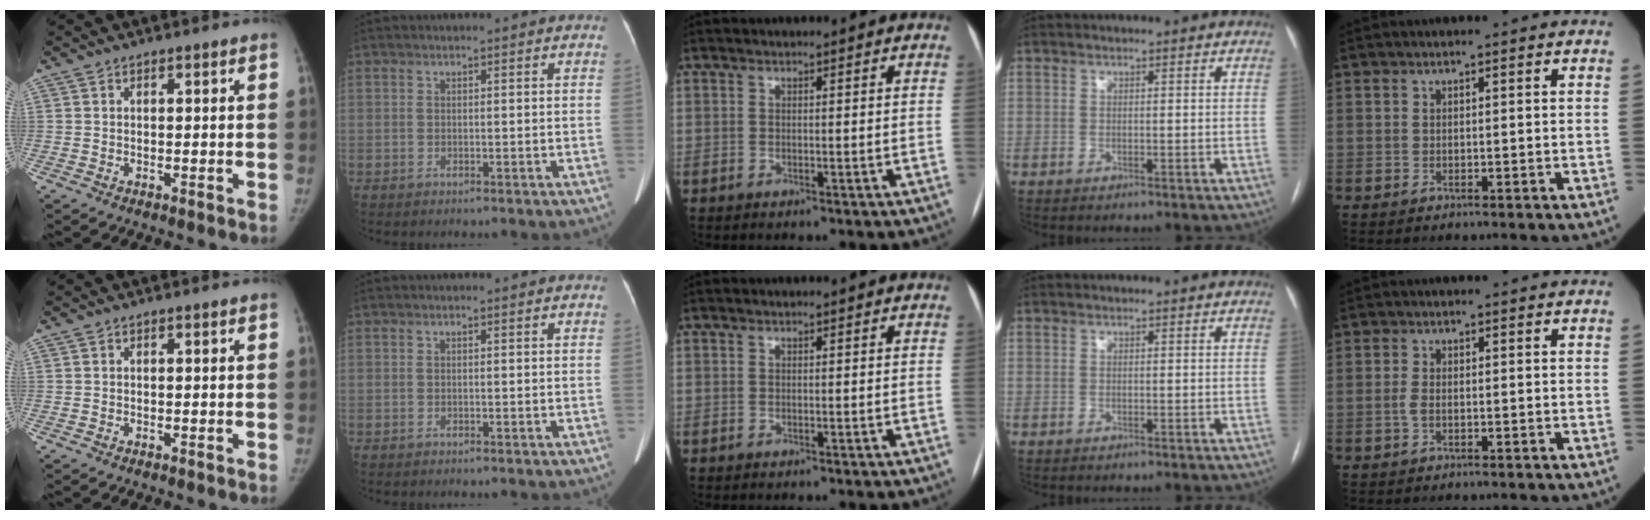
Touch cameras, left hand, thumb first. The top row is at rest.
{"little": {"total": 1.3, "force": [-0.4, 0.6, 1.1], "torque": [-0.029, 0.000, -0.009]}}